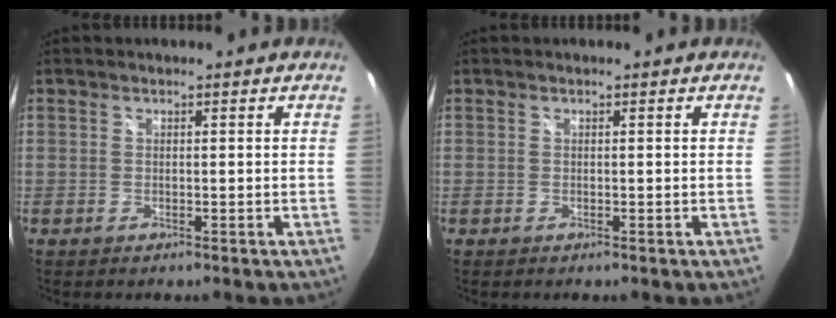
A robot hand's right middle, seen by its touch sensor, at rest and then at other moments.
{"total": 0.0}